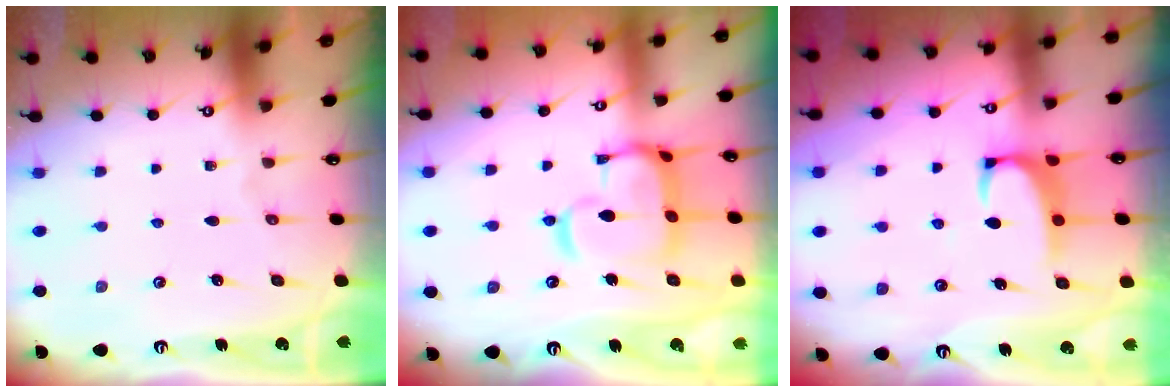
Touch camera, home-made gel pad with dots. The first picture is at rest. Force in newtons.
{"total": 13.9, "press": 13.9, "slide": 1.4}
{"total": 2.4, "press": 2.3, "slide": 0.7}